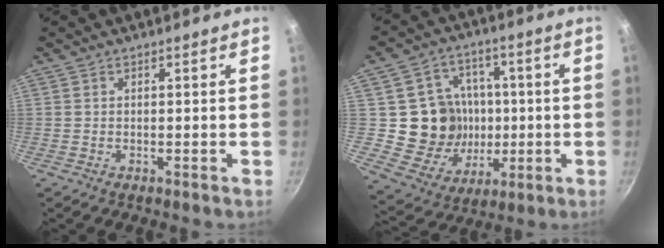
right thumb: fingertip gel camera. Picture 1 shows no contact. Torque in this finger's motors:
{"motor_torque": [0.84, 1.91, 0.49, -0.69, 0.00]}